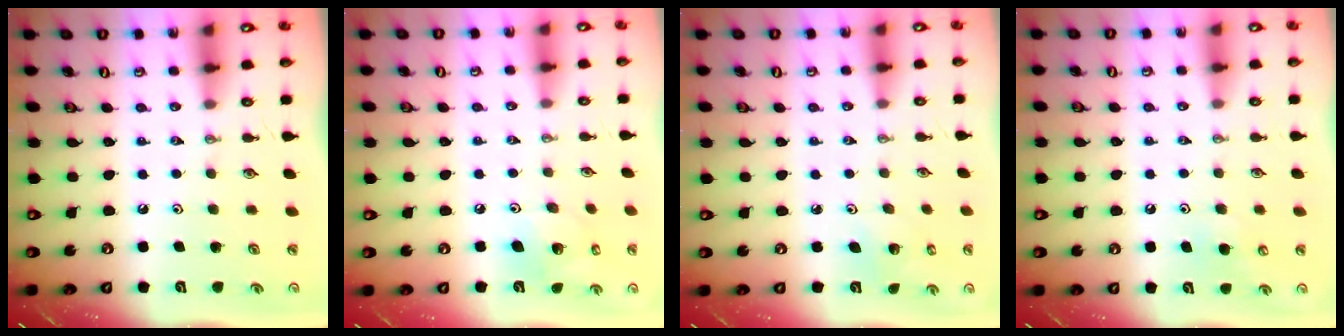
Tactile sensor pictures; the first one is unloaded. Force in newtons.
{"total": 8.9, "press": 8.6, "slide": 2.3}
{"total": 2.4, "press": 2.4, "slide": 0.2}
{"total": 5.7, "press": 5.7, "slide": 0.9}